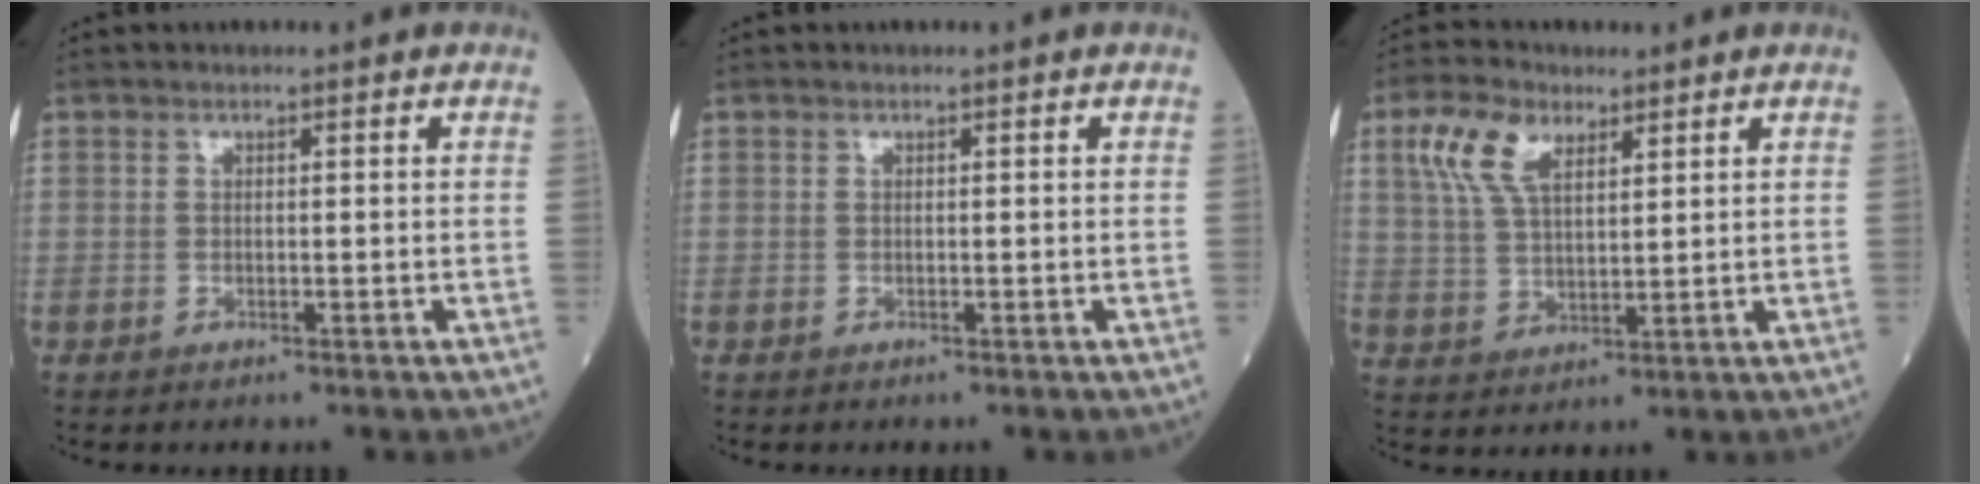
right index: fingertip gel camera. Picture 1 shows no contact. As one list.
[{"total": 0.0}, {"total": 7.5, "force": [3.8, 3.5, 5.4], "torque": [-0.123, 0.018, 0.076]}]